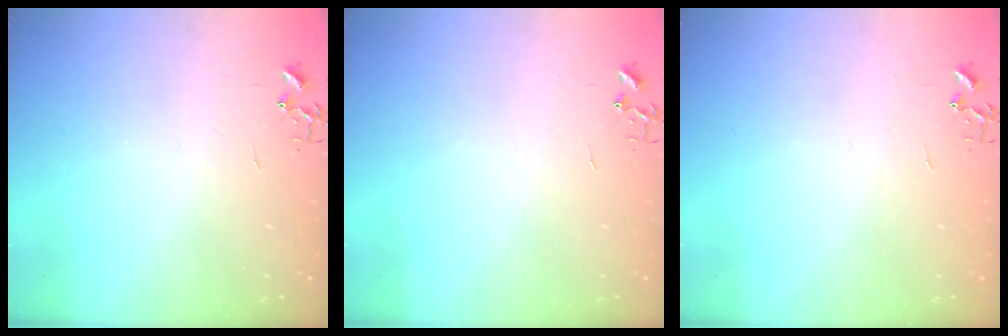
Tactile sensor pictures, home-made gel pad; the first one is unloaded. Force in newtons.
{"total": 0.0}
{"total": 0.0}